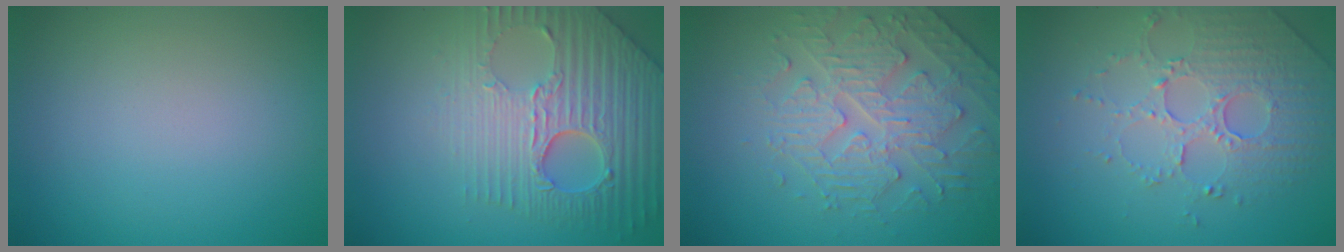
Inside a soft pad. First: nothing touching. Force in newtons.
{"total": 6.3, "press": 5.3, "slide": 3.4}
{"total": 4.4, "press": 3.9, "slide": 2.1}
{"total": 5.1, "press": 3.6, "slide": 3.6}